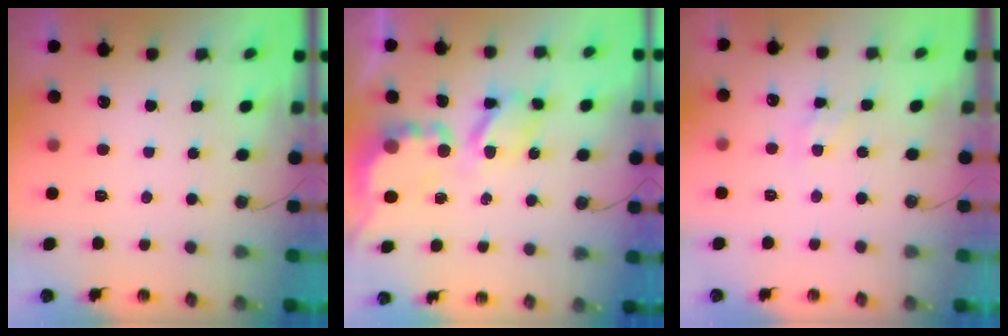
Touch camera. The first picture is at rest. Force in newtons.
{"total": 9.0, "press": 9.0, "slide": 0.6}
{"total": 6.3, "press": 6.3, "slide": 0.4}